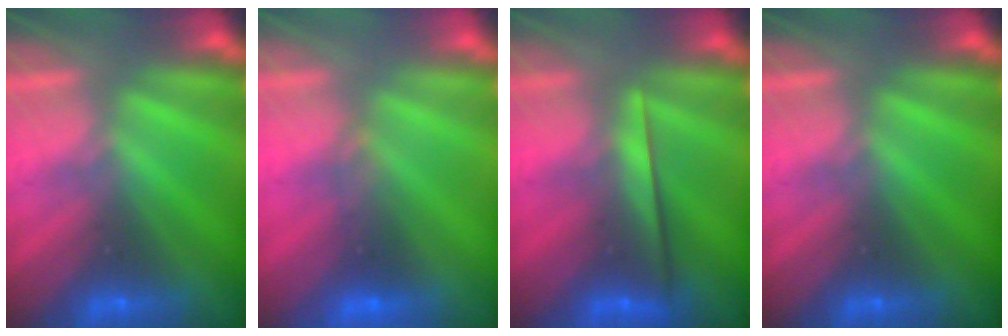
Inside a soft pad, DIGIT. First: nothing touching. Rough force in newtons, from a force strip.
{"total": 1.7}
{"total": 2.2}
{"total": 0.0}